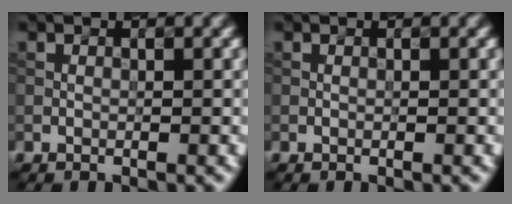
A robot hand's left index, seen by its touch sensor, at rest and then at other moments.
{"total": 0.0}